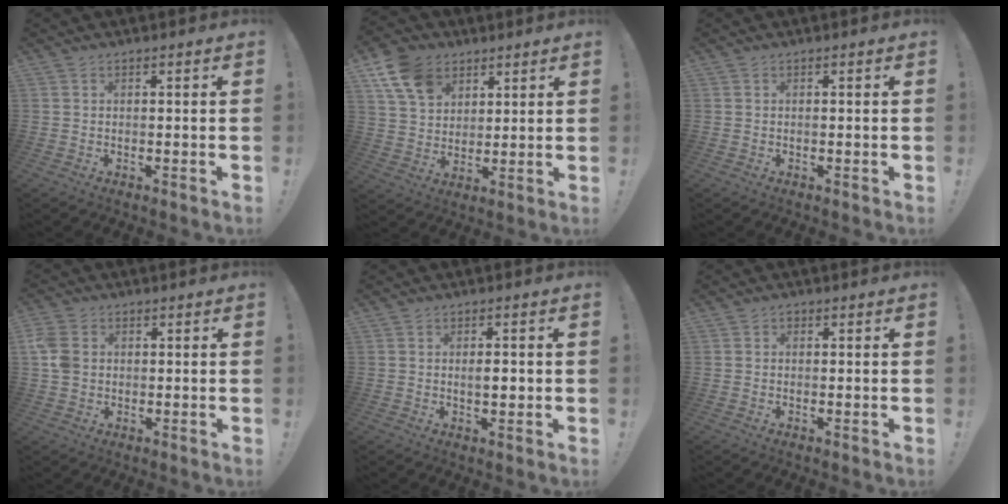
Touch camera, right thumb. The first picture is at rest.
{"total": 12.9, "force": [6.8, 9.1, 6.0], "torque": [-0.102, -0.026, 0.136]}
{"total": 0.0}
{"total": 7.1, "force": [0.9, 5.8, 3.9], "torque": [-0.081, 0.007, 0.019]}
{"total": 2.9, "force": [-0.3, 1.2, 2.6], "torque": [-0.036, 0.002, -0.010]}
{"total": 0.6, "force": [-0.1, 0.6, 0.2], "torque": [0.004, -0.001, -0.004]}